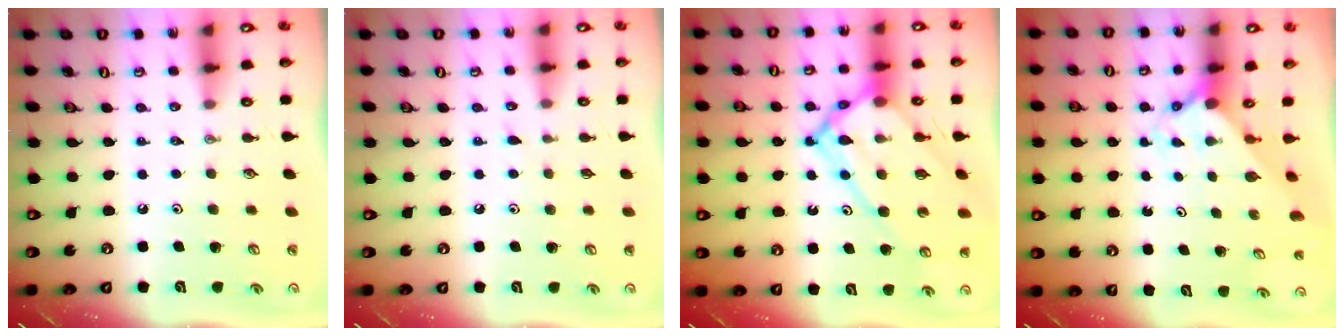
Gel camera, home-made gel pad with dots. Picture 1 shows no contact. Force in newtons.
{"total": 5.0, "press": 5.0, "slide": 0.5}
{"total": 17.2, "press": 17.1, "slide": 1.6}
{"total": 1.7, "press": 1.7, "slide": 0.1}